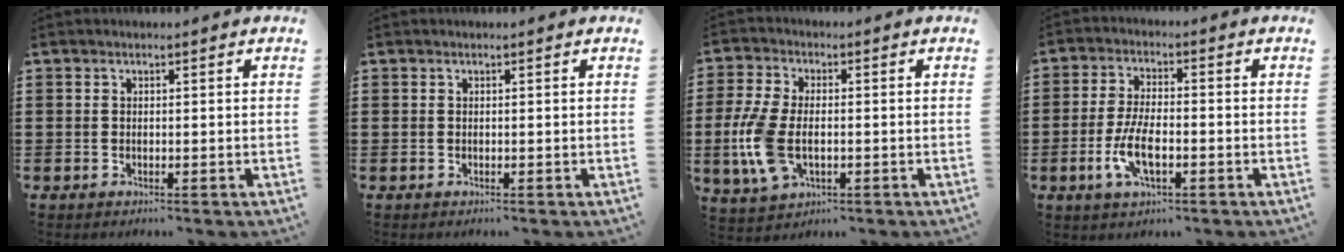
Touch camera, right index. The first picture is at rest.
{"total": 0.0}
{"total": 8.6, "force": [-1.4, 4.6, 7.1], "torque": [-0.179, -0.012, -0.030]}
{"total": 6.9, "force": [-2.3, 2.5, 6.0], "torque": [-0.133, -0.009, -0.046]}